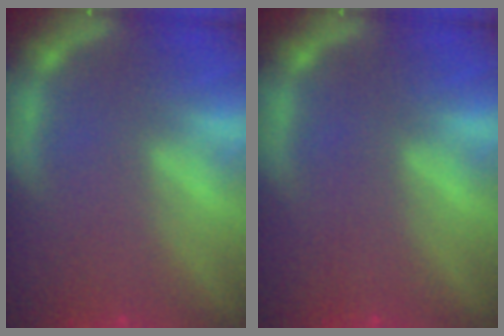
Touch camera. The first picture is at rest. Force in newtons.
{"total": 0.0}